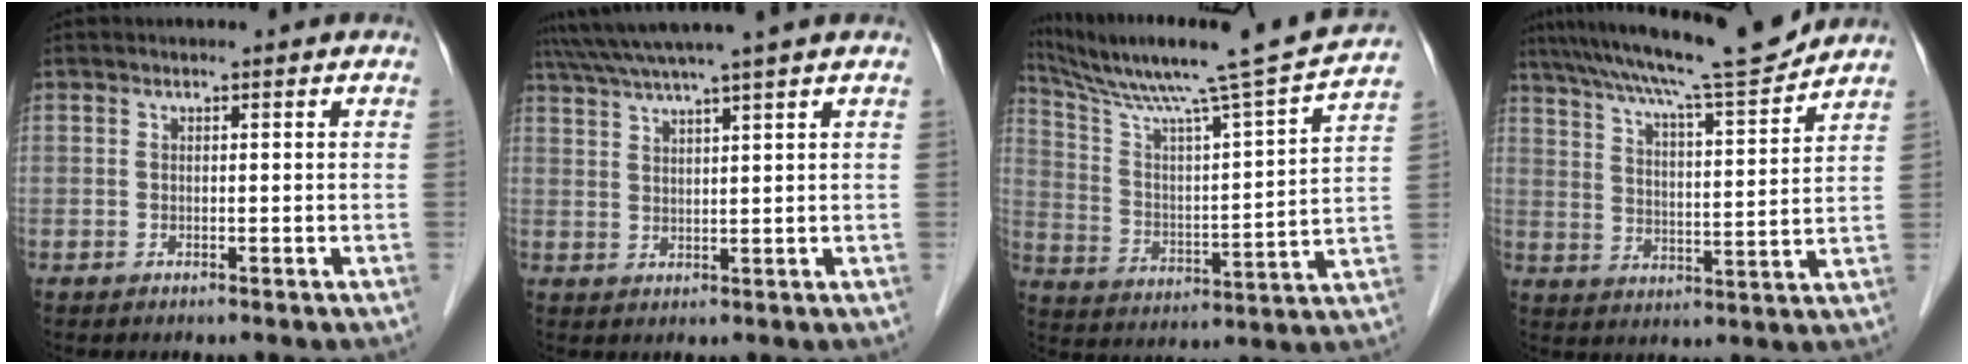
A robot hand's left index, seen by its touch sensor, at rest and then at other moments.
{"total": 9.1, "force": [7.8, -1.8, 4.3], "torque": [-0.074, 0.025, 0.120]}
{"total": 22.2, "force": [19.0, -1.5, 11.4], "torque": [-0.196, -0.018, 0.284]}
{"total": 16.0, "force": [14.1, -0.4, 7.5], "torque": [-0.128, 0.003, 0.213]}